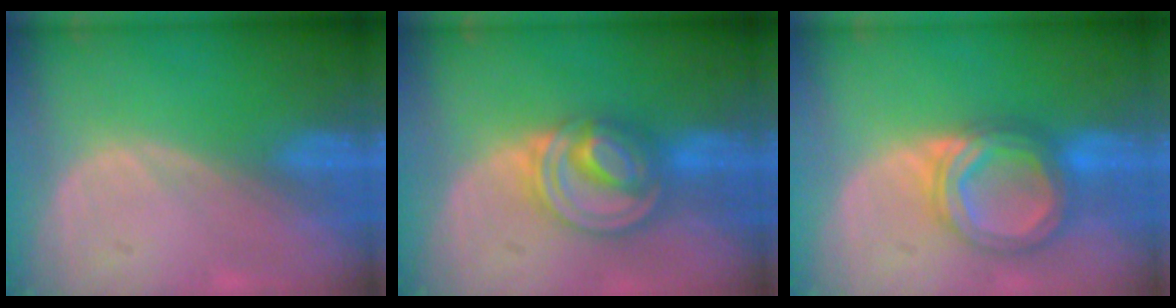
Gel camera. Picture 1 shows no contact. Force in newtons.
{"total": 8.1, "press": 6.9, "slide": 4.2}
{"total": 7.1, "press": 7.1, "slide": 0.5}